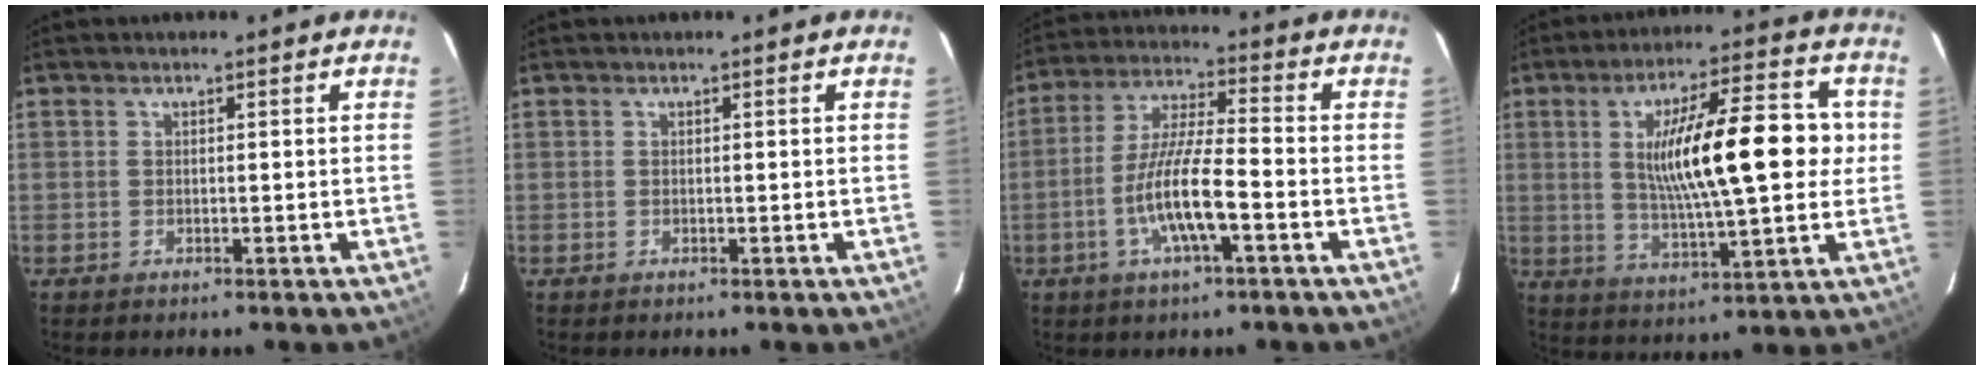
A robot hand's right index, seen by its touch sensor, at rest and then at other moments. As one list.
[{"total": 0.0}, {"total": 11.0, "force": [-4.2, 1.5, 10.0], "torque": [-0.202, -0.003, -0.079]}, {"total": 16.9, "force": [1.9, 3.7, 16.4], "torque": [-0.272, 0.010, 0.033]}]